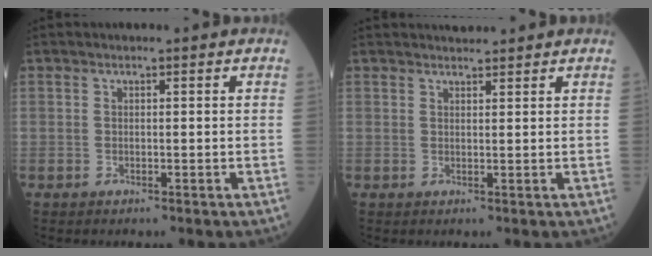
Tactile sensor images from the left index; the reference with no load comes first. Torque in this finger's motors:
{"motor_torque": [0.02, -0.02, 0.00, 0.03]}